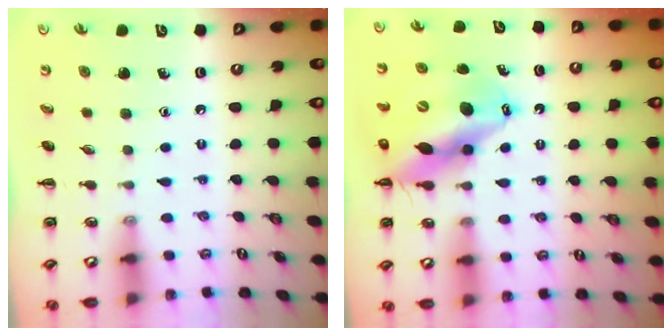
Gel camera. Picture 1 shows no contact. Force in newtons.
{"total": 15.3, "press": 14.7, "slide": 4.3}